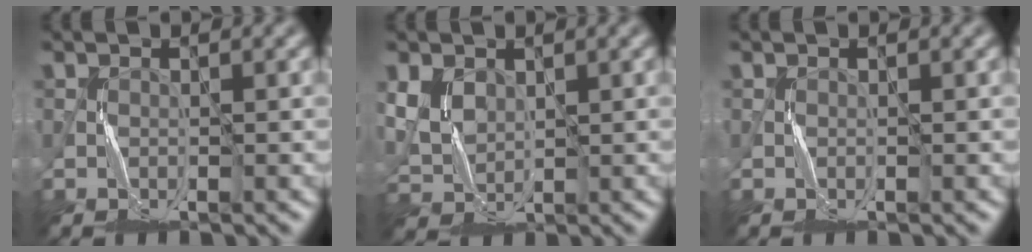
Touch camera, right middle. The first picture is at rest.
{"total": 3.8, "force": [1.5, 2.6, 2.3], "torque": [-0.060, -0.003, 0.030]}
{"total": 0.0}